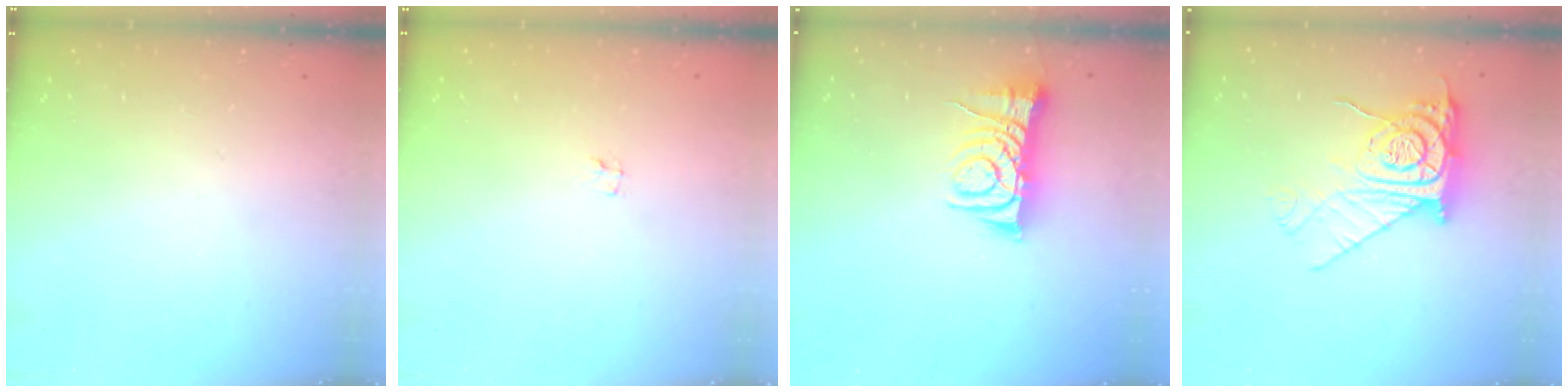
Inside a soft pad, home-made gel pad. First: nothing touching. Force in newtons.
{"total": 1.2, "press": 1.2, "slide": 0.1}
{"total": 6.9, "press": 6.9, "slide": 0.9}
{"total": 12.3, "press": 12.3, "slide": 1.2}